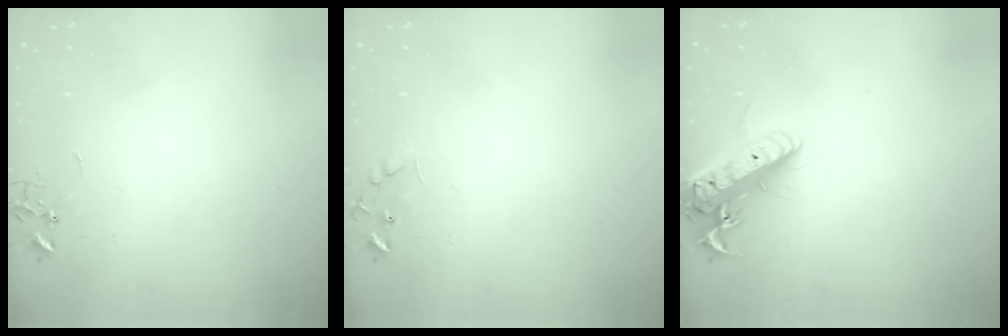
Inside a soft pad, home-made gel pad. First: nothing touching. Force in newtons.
{"total": 8.9, "press": 8.9, "slide": 0.5}
{"total": 16.4, "press": 16.1, "slide": 3.0}